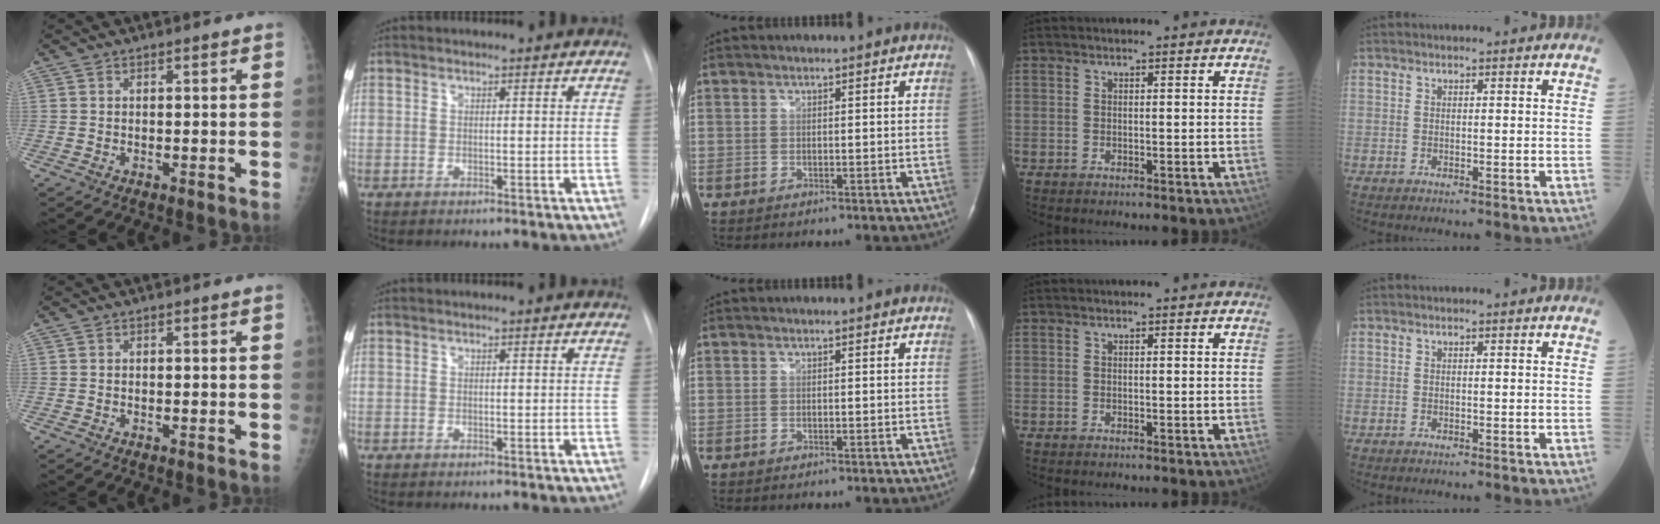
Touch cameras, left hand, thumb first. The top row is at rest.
{}